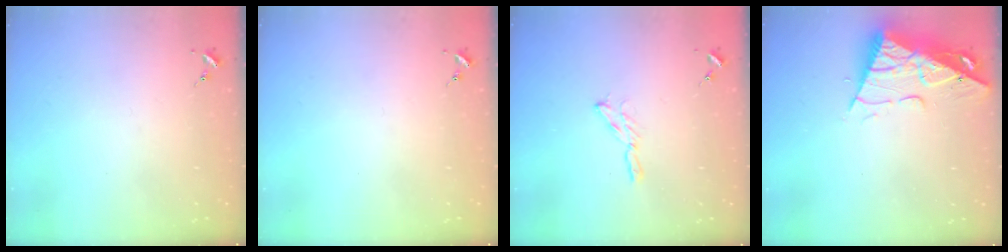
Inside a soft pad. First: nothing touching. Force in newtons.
{"total": 0.0}
{"total": 5.0, "press": 5.0, "slide": 0.5}
{"total": 11.7, "press": 11.6, "slide": 1.4}